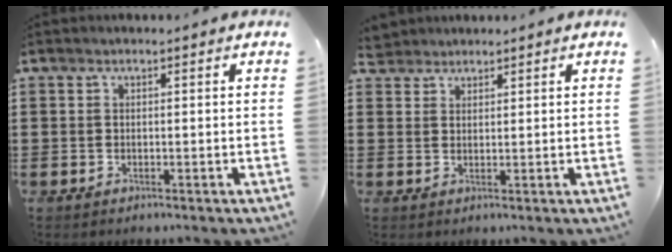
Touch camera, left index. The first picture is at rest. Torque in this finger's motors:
{"motor_torque": [-0.02, -0.02, -0.02, -0.02]}